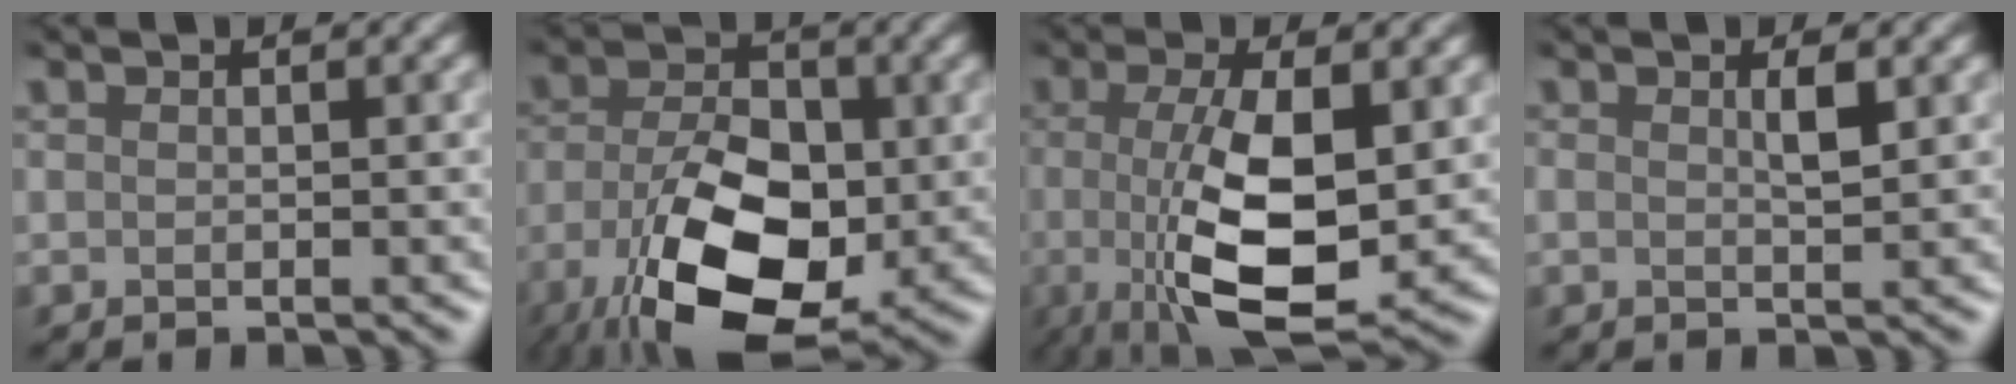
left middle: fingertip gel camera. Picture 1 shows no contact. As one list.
[{"total": 12.1, "force": [-4.8, 6.8, 8.8], "torque": [-0.169, -0.015, -0.081]}, {"total": 8.5, "force": [-0.9, 3.0, 7.9], "torque": [-0.156, -0.010, -0.007]}, {"total": 0.8, "force": [0.4, -0.3, 0.6], "torque": [-0.019, 0.009, 0.009]}]